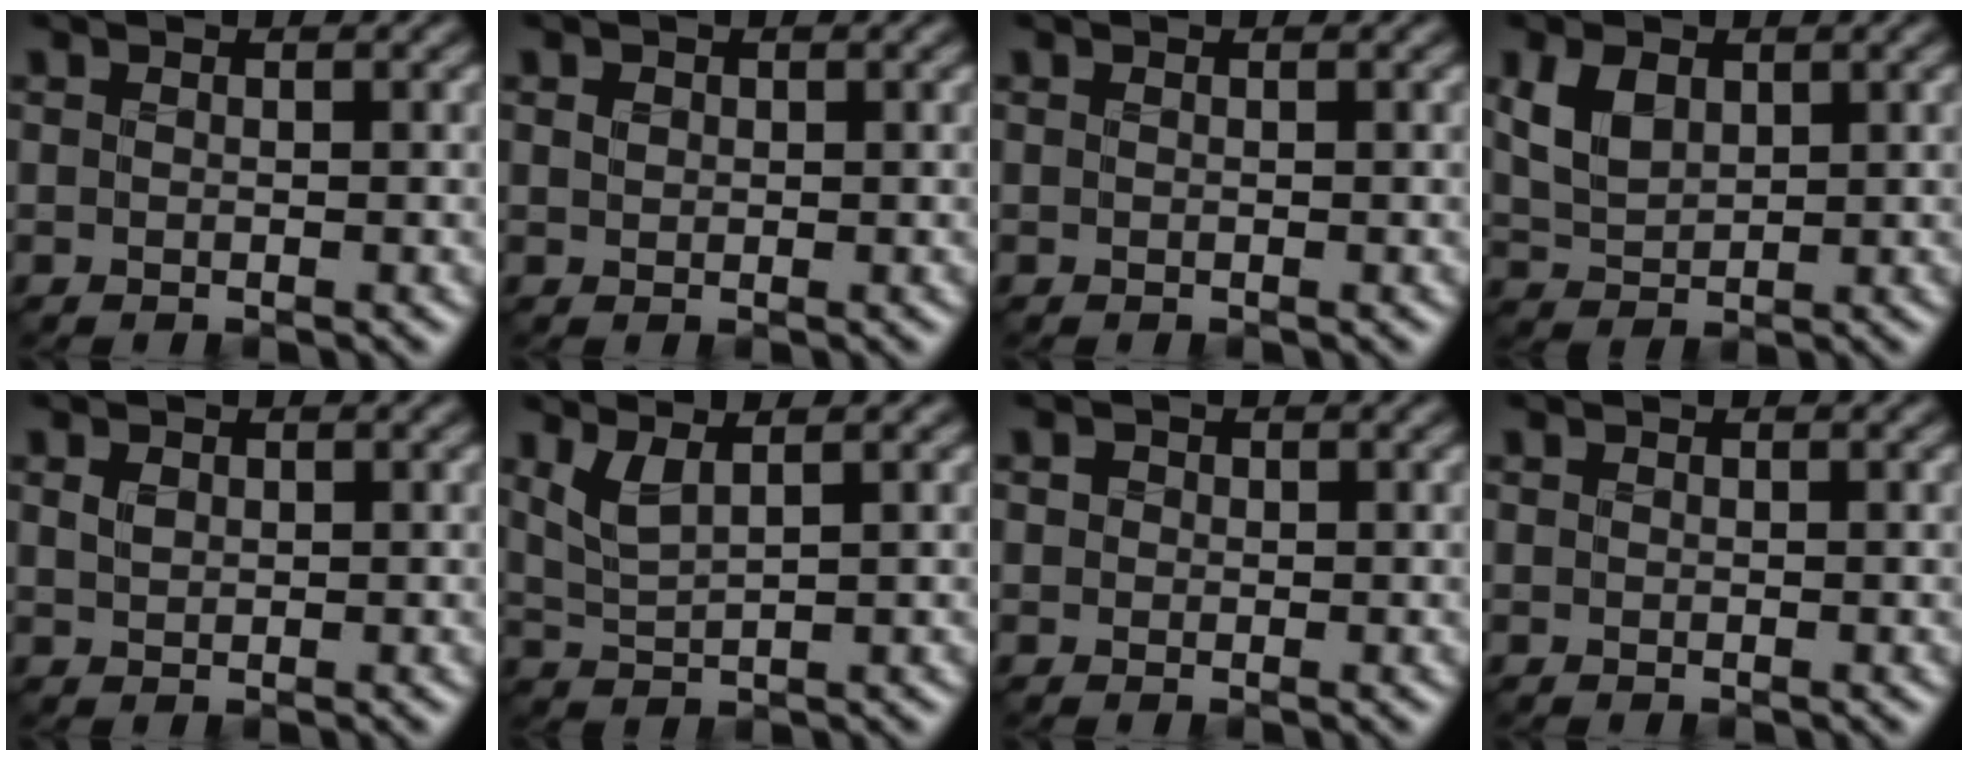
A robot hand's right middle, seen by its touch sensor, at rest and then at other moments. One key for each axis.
{"total": 0.7, "fx": 0.1, "fy": 0.6, "fz": 0.3, "tx": -0.008, "ty": -0.001, "tz": 0.004}
{"total": 0.0}
{"total": 3.3, "fx": 1.1, "fy": 2.2, "fz": 2.2, "tx": -0.056, "ty": -0.001, "tz": 0.024}
{"total": 0.9, "fx": 0.2, "fy": 0.7, "fz": 0.6, "tx": -0.015, "ty": -0.001, "tz": 0.007}
{"total": 2.5, "fx": 1.3, "fy": 0.7, "fz": 2.0, "tx": -0.047, "ty": -0.003, "tz": 0.031}
{"total": 0.7, "fx": -0.1, "fy": 0.7, "fz": 0.1, "tx": 0.000, "ty": -0.003, "tz": -0.002}
{"total": 0.0}